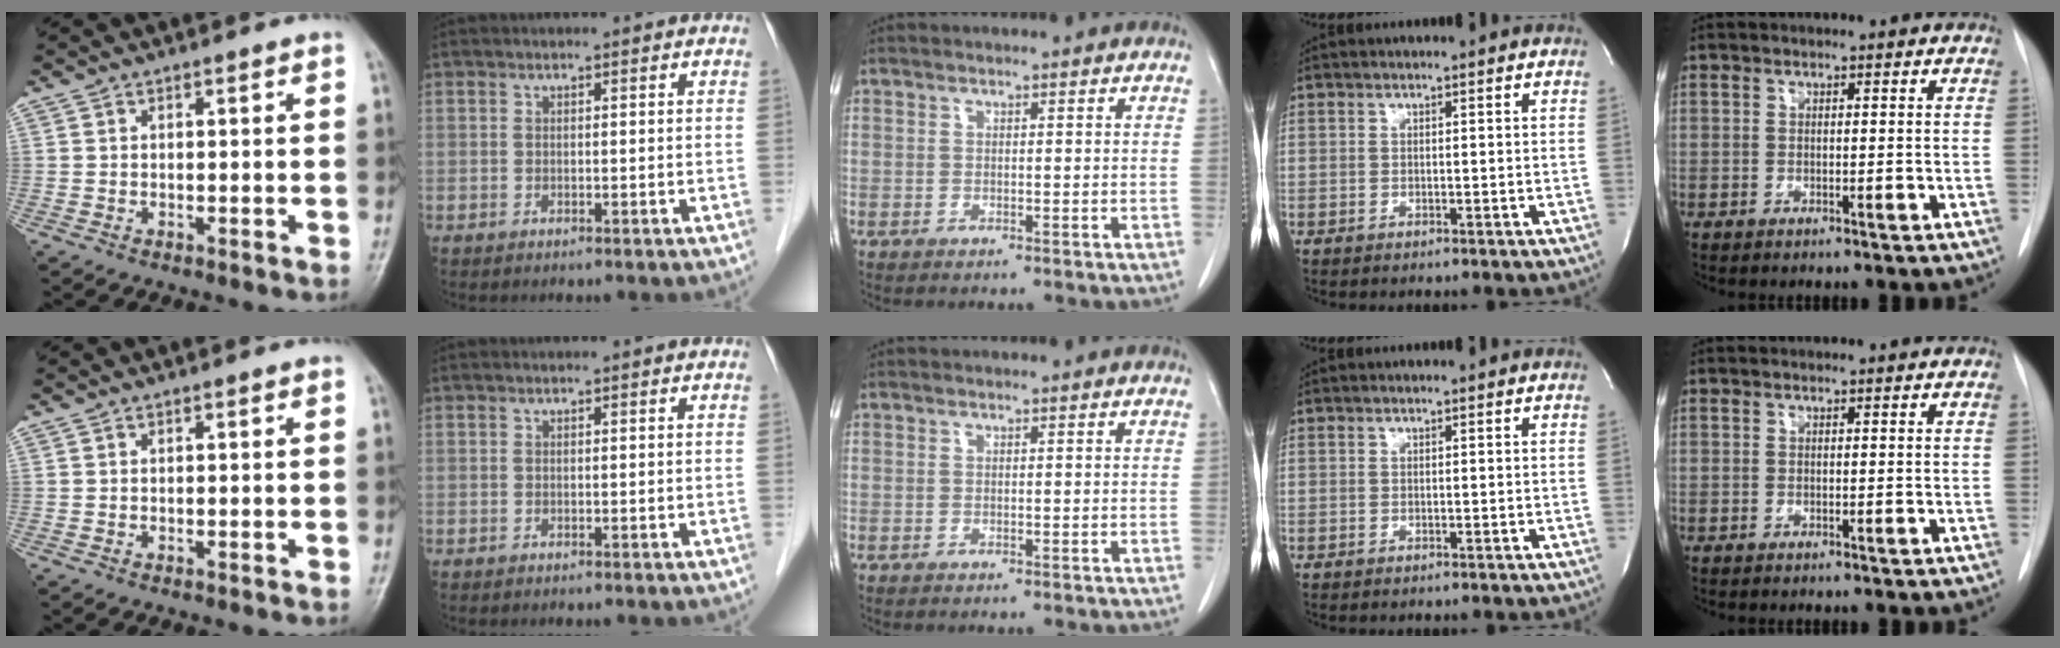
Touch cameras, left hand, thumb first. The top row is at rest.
{}